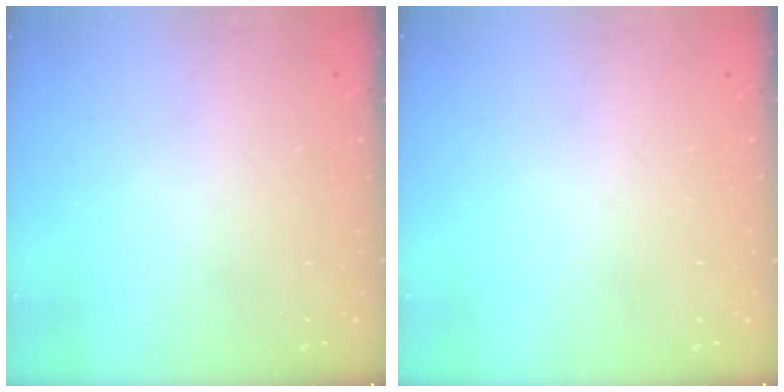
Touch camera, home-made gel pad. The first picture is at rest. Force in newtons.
{"total": 0.0}